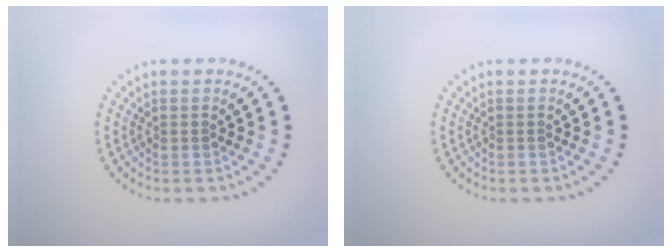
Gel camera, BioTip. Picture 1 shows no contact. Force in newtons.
{"total": 0.0}